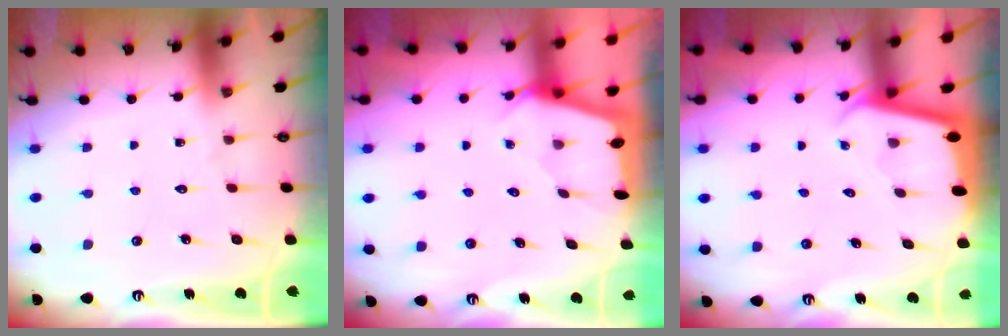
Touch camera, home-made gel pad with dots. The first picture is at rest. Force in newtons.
{"total": 2.2, "press": 2.1, "slide": 0.3}
{"total": 1.9, "press": 1.9, "slide": 0.1}